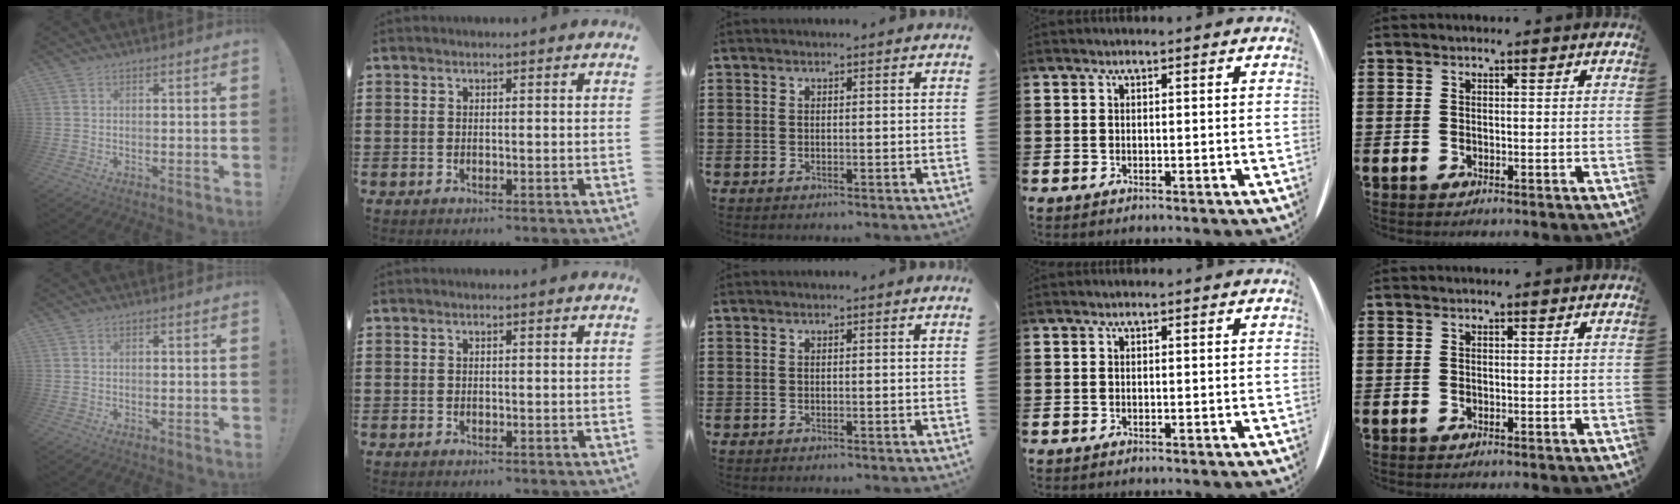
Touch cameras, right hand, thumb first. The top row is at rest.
{}